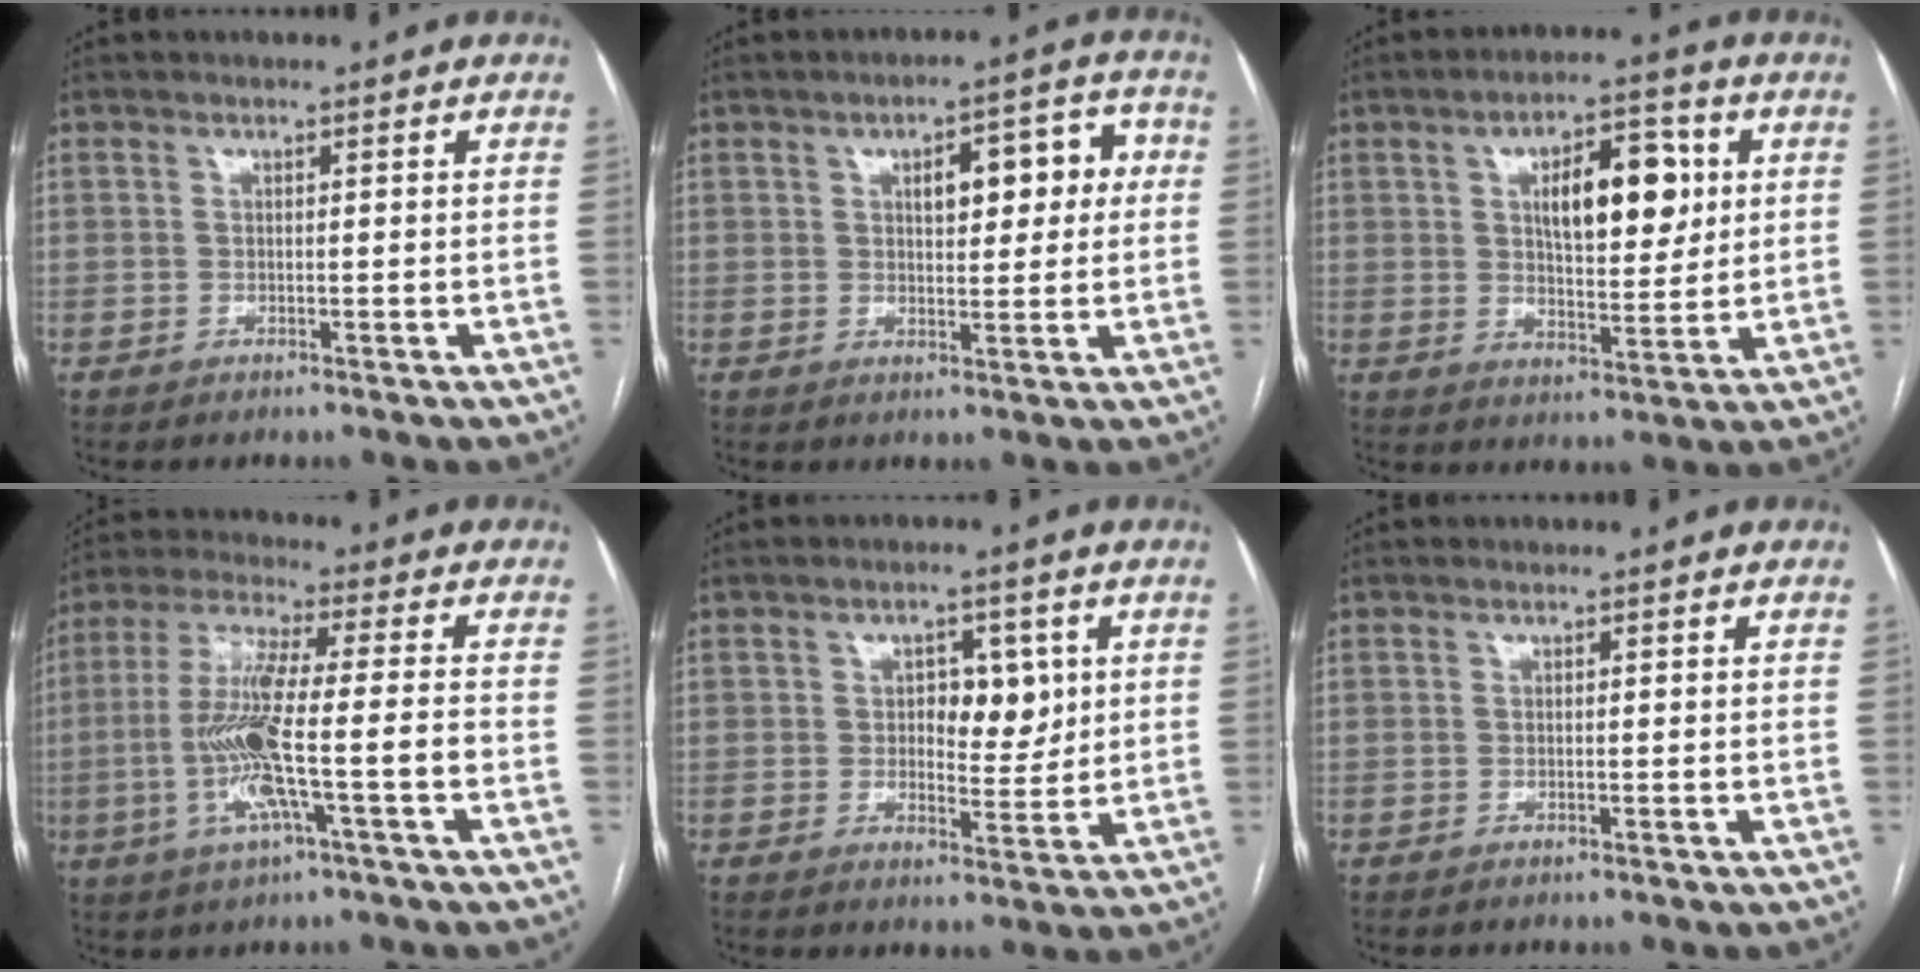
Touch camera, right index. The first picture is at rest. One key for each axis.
{"total": 8.1, "fx": 1.9, "fy": 3.2, "fz": 7.2, "tx": -0.089, "ty": 0.030, "tz": 0.026}
{"total": 11.5, "fx": 3.2, "fy": 4.7, "fz": 10.0, "tx": -0.154, "ty": 0.015, "tz": 0.054}
{"total": 12.3, "fx": -3.0, "fy": 0.5, "fz": 11.9, "tx": -0.243, "ty": 0.002, "tz": -0.059}
{"total": 5.8, "fx": 1.3, "fy": 3.3, "fz": 4.6, "tx": -0.057, "ty": 0.006, "tz": 0.023}
{"total": 0.0}